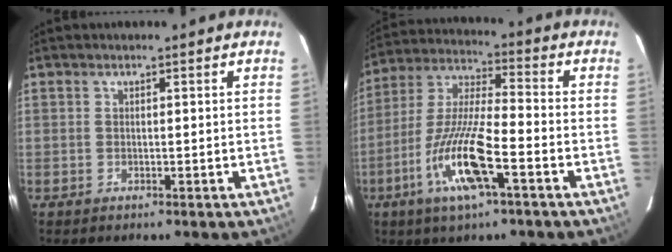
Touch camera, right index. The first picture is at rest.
{"total": 14.0, "force": [-5.8, 1.7, 12.6], "torque": [-0.260, -0.011, -0.109]}